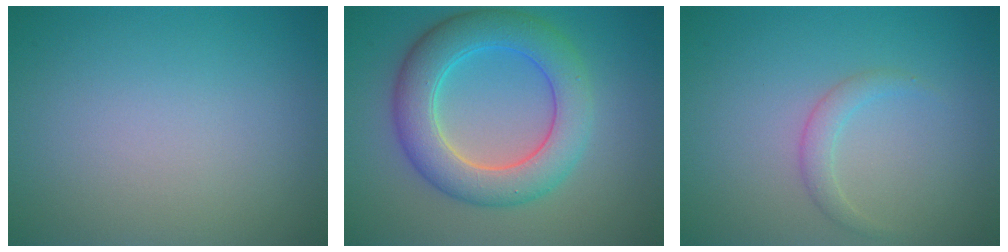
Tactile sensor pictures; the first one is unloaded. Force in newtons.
{"total": 6.9, "press": 6.9, "slide": 0.2}
{"total": 1.4, "press": 1.4, "slide": 0.0}